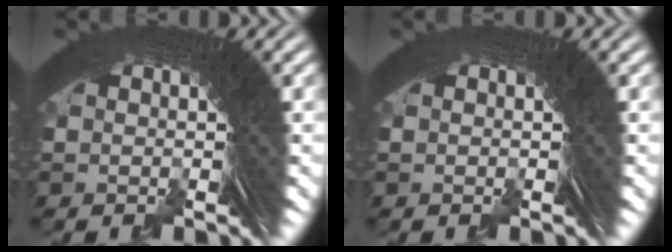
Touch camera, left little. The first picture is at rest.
{"total": 0.0}